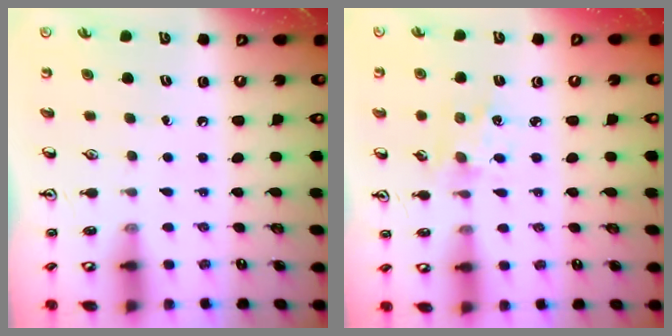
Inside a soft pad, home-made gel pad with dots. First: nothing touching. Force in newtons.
{"total": 2.2, "press": 2.2, "slide": 0.2}